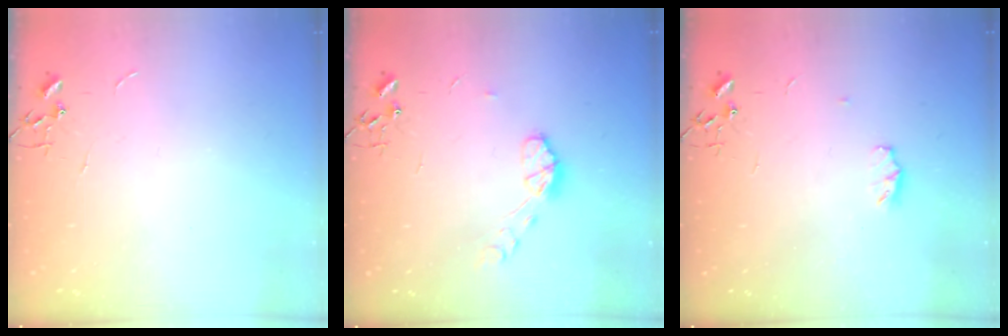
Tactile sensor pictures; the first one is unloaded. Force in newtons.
{"total": 7.5, "press": 7.5, "slide": 0.5}
{"total": 4.4, "press": 4.4, "slide": 0.7}